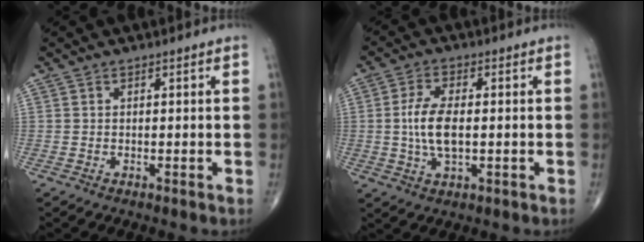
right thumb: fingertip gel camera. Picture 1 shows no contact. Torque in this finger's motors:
{"motor_torque": [2.45, 2.56, 0.87, 0.15, 0.29]}